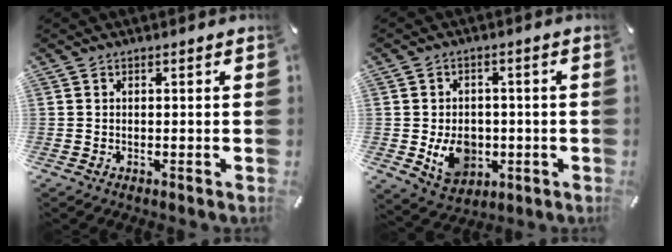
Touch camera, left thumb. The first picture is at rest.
{"total": 9.8, "force": [-1.8, 7.9, 5.5], "torque": [-0.096, 0.010, -0.028]}